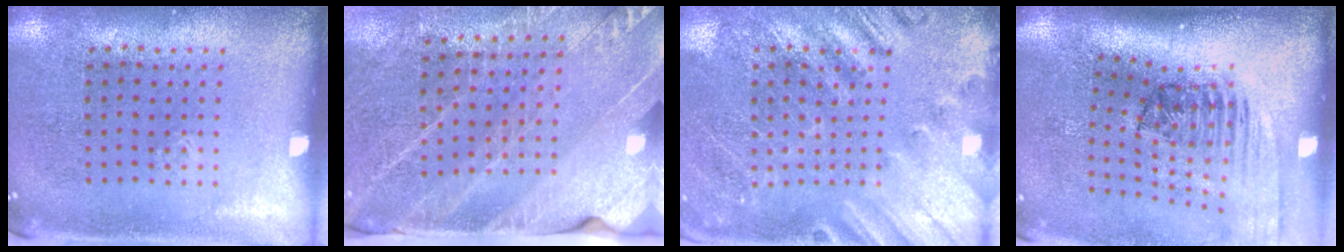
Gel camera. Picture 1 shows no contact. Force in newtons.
{"total": 2.7, "press": 2.6, "slide": 0.7}
{"total": 2.4, "press": 2.4, "slide": 0.5}
{"total": 2.4, "press": 1.7, "slide": 1.7}